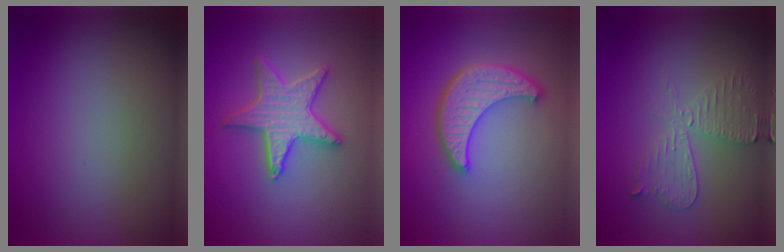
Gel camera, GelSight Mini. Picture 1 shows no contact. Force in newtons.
{"total": 3.8, "press": 3.7, "slide": 0.7}
{"total": 5.6, "press": 4.2, "slide": 3.6}
{"total": 2.6, "press": 2.5, "slide": 0.5}